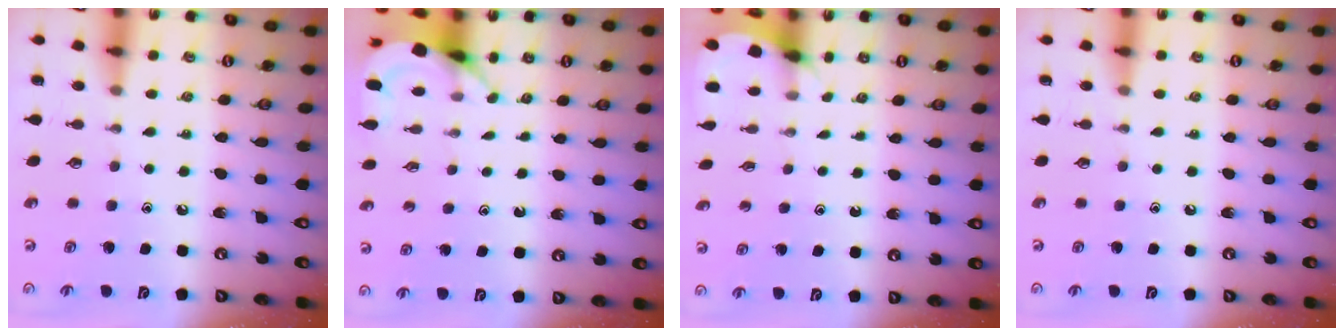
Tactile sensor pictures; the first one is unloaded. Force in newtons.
{"total": 4.0, "press": 4.0, "slide": 0.3}
{"total": 2.5, "press": 2.5, "slide": 0.1}
{"total": 0.0}